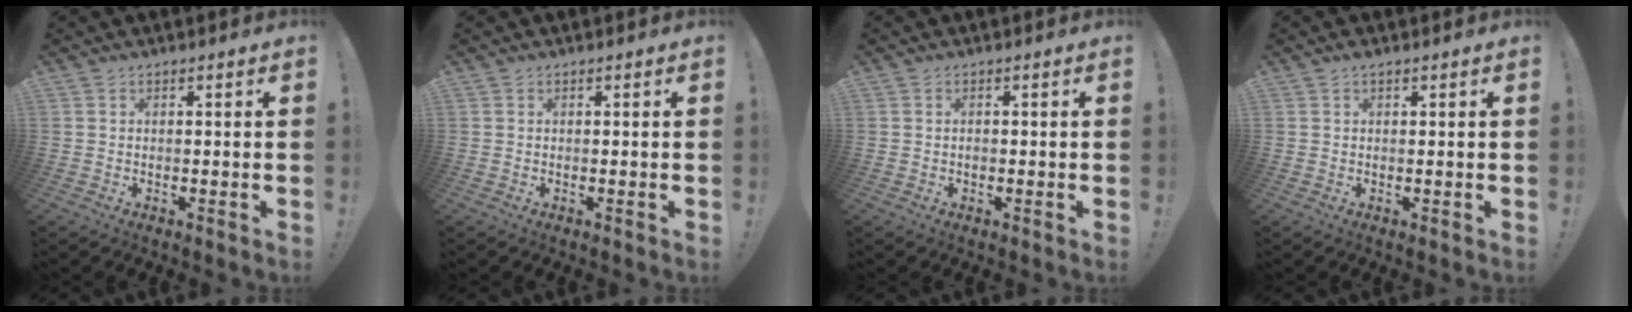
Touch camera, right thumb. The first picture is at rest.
{"total": 0.0}
{"total": 0.8, "force": [-0.4, 0.7, 0.2], "torque": [-0.009, 0.005, -0.007]}
{"total": 0.7, "force": [0.5, 0.1, 0.4], "torque": [-0.011, 0.002, 0.011]}